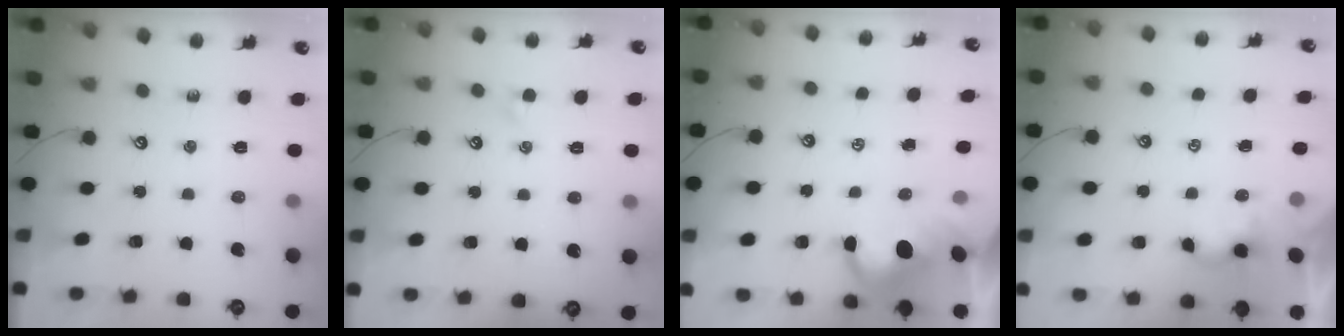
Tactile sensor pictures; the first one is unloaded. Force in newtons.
{"total": 0.0}
{"total": 4.5, "press": 4.4, "slide": 1.1}
{"total": 1.4, "press": 1.4, "slide": 0.2}